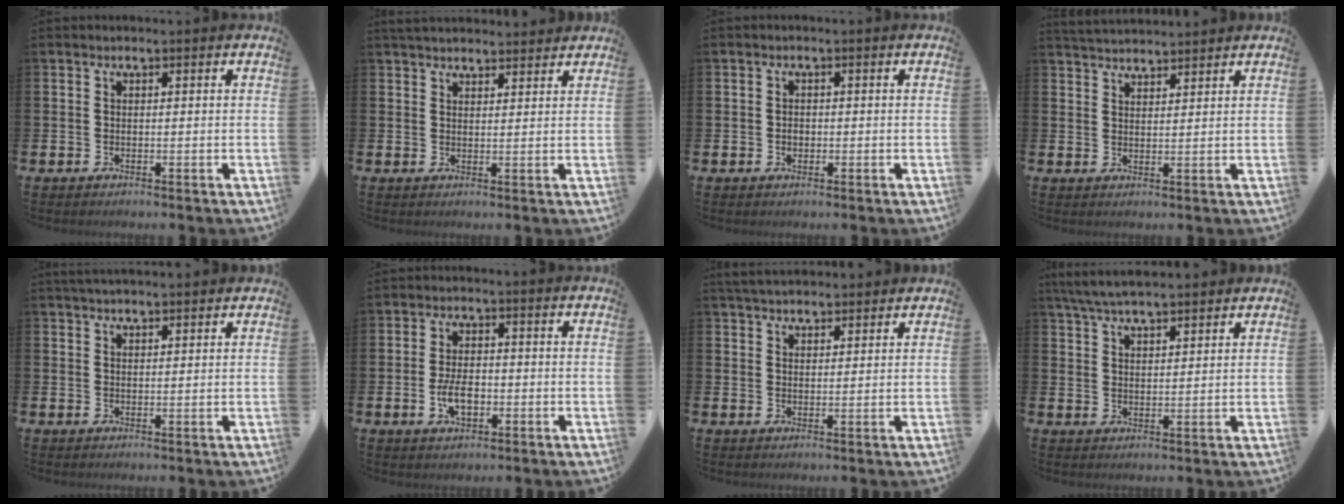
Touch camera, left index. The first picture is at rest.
{"total": 3.4, "force": [3.2, 0.8, 0.5], "torque": [-0.004, -0.015, 0.058]}
{"total": 1.1, "force": [-0.2, 0.9, 0.6], "torque": [0.003, 0.000, -0.007]}
{"total": 3.5, "force": [3.5, 0.3, 0.1], "torque": [-0.005, -0.016, 0.063]}
{"total": 2.4, "force": [2.3, 0.3, 0.6], "torque": [-0.011, -0.005, 0.040]}
{"total": 4.6, "force": [-1.1, 2.5, 3.7], "torque": [-0.056, -0.003, -0.023]}
{"total": 3.9, "force": [3.7, 0.8, 0.7], "torque": [-0.019, -0.012, 0.069]}
{"total": 5.5, "force": [5.2, 0.8, 1.7], "torque": [-0.051, -0.014, 0.097]}